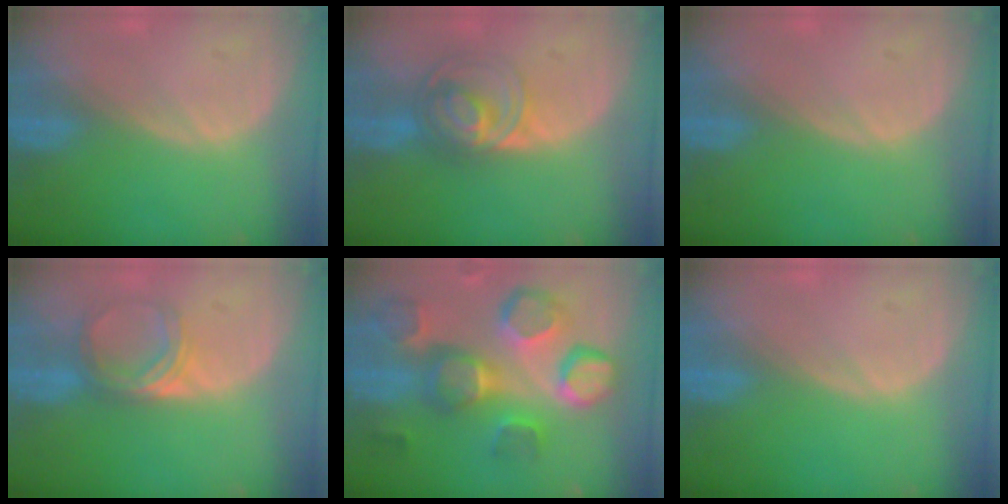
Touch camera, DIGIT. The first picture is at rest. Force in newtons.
{"total": 7.2, "press": 6.1, "slide": 3.9}
{"total": 0.0}
{"total": 5.1, "press": 4.5, "slide": 2.3}
{"total": 12.5, "press": 11.1, "slide": 5.7}
{"total": 0.0}